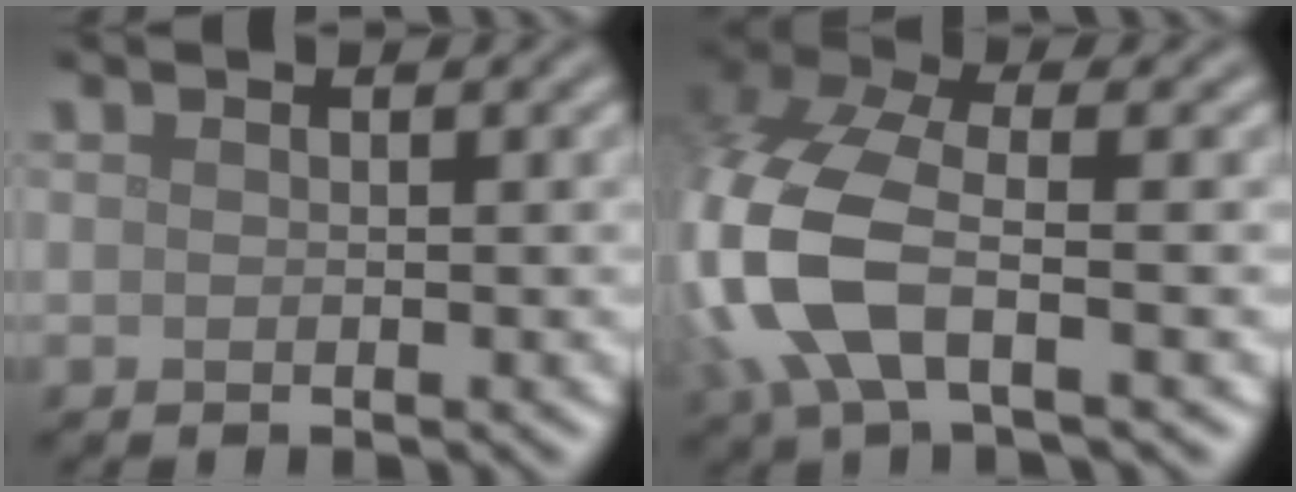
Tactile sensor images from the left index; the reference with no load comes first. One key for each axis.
{"total": 8.9, "fx": -1.9, "fy": 4.5, "fz": 7.5, "tx": -0.187, "ty": 0.002, "tz": -0.053}